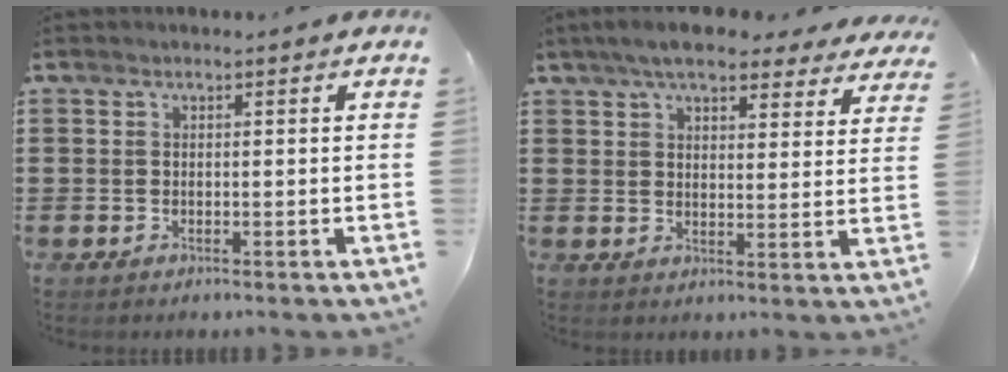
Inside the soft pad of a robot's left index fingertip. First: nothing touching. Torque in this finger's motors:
{"motor_torque": [0.75, -1.35, 1.02, 0.21]}